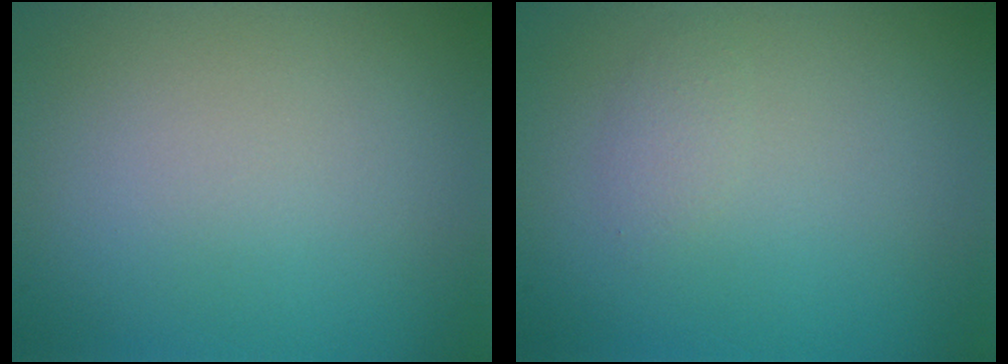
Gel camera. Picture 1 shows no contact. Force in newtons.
{"total": 0.8, "press": 0.8, "slide": 0.0}